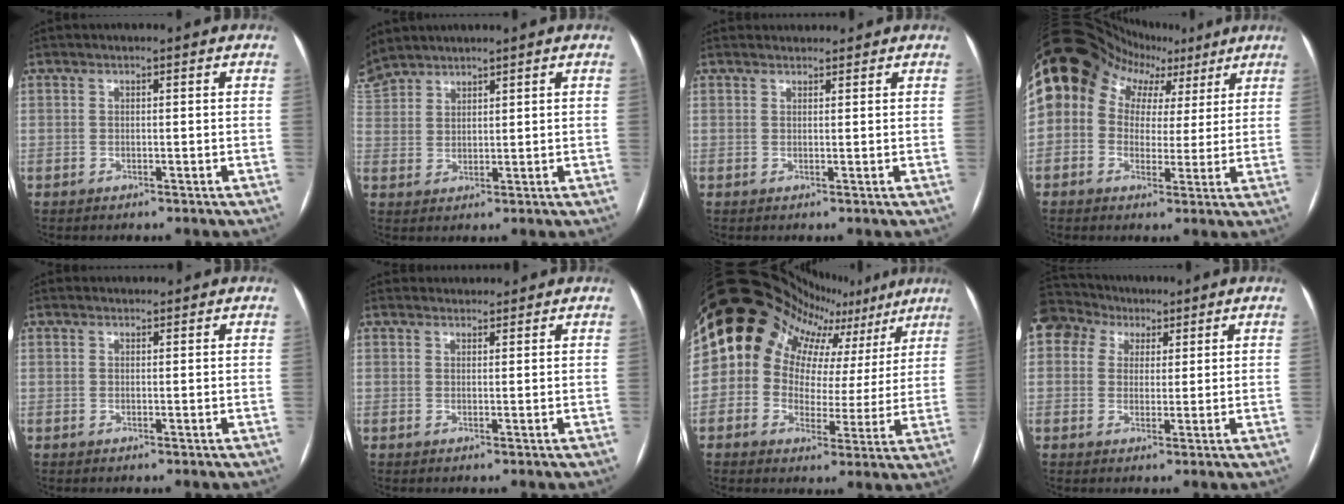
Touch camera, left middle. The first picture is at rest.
{"total": 8.2, "force": [7.4, 3.0, 1.9], "torque": [-0.065, 0.017, 0.159]}
{"total": 2.0, "force": [2.0, 0.5, 0.0], "torque": [-0.002, 0.022, 0.033]}
{"total": 14.3, "force": [5.4, 11.3, 7.0], "torque": [-0.119, 0.074, 0.083]}
{"total": 1.4, "force": [1.4, 0.4, 0.0], "torque": [-0.004, 0.018, 0.023]}
{"total": 3.0, "force": [2.9, 0.9, 0.0], "torque": [0.001, 0.023, 0.042]}
{"total": 21.0, "force": [12.5, 14.4, 8.9], "torque": [-0.147, 0.084, 0.146]}
{"total": 9.4, "force": [5.3, 7.2, 3.0], "torque": [-0.079, 0.052, 0.098]}